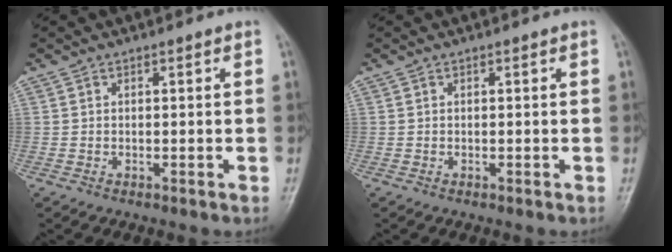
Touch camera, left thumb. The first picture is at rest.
{"total": 0.0}